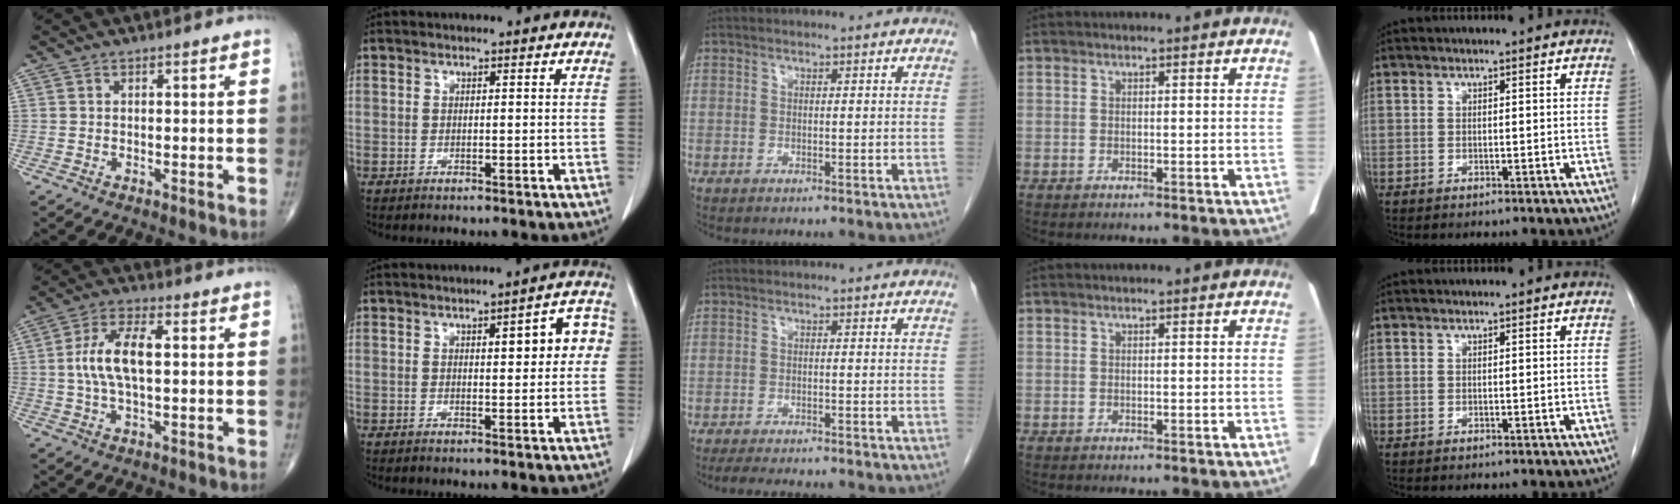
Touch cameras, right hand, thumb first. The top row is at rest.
{"thumb": {"total": 10.0, "force": [0.8, 4.4, 9.0], "torque": [-0.183, 0.015, 0.013]}, "index": {"total": 6.9, "force": [1.5, 2.1, 6.4], "torque": [-0.071, 0.020, 0.014]}, "middle": {"total": 8.1, "force": [-7.1, 1.3, 3.7], "torque": [-0.051, -0.010, -0.100]}}